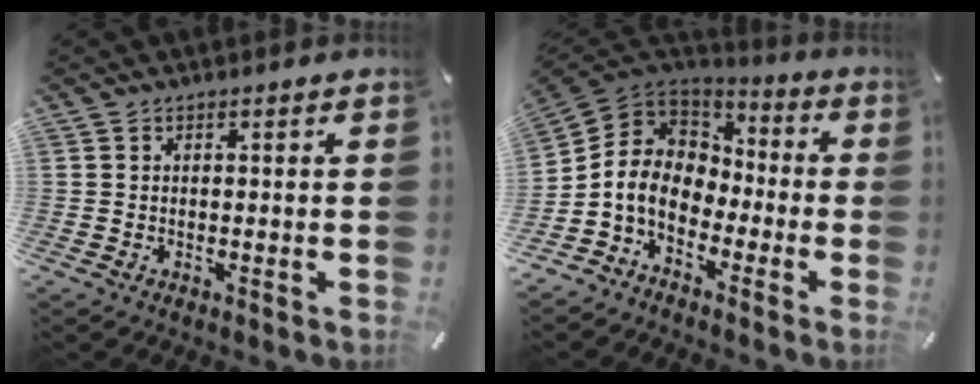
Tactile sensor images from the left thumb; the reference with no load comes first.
{"total": 8.5, "force": [-3.1, 7.1, 3.4], "torque": [-0.102, 0.004, -0.063]}